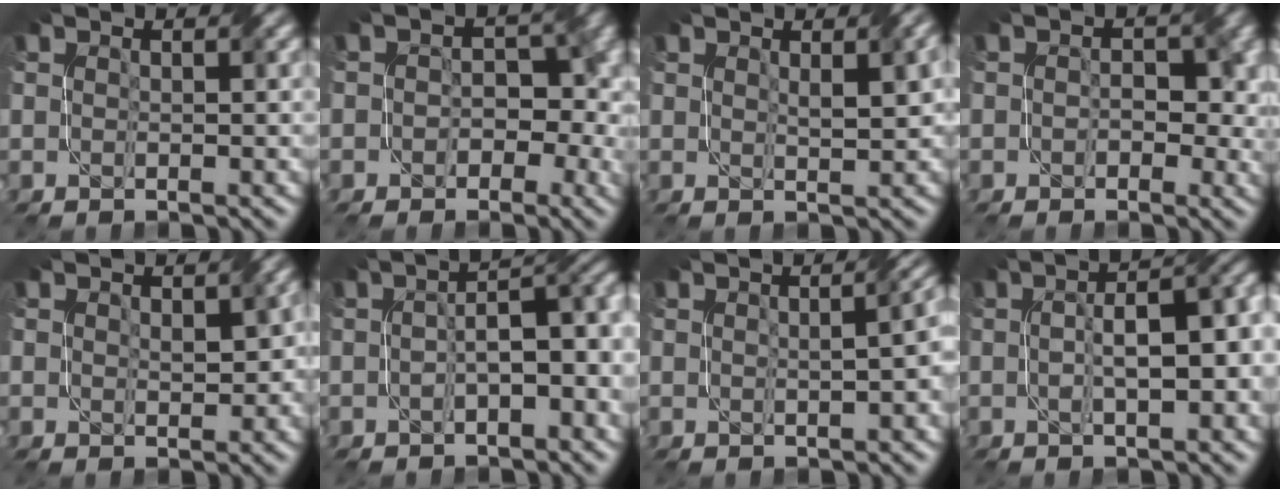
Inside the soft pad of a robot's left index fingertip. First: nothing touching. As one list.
[{"total": 4.8, "force": [-1.0, 3.8, 2.7], "torque": [-0.004, 0.000, -0.007]}, {"total": 2.3, "force": [1.0, 0.6, 2.0], "torque": [-0.022, 0.009, 0.024]}, {"total": 2.9, "force": [-0.1, 2.2, 1.9], "torque": [-0.009, 0.000, 0.005]}, {"total": 2.0, "force": [0.5, 1.2, 1.5], "torque": [-0.016, 0.003, 0.021]}, {"total": 5.4, "force": [-0.5, 2.1, 5.0], "torque": [-0.067, 0.016, -0.005]}, {"total": 6.2, "force": [0.7, 3.3, 5.2], "torque": [-0.020, 0.026, 0.010]}, {"total": 7.4, "force": [0.5, 2.6, 6.9], "torque": [-0.084, 0.017, 0.017]}]